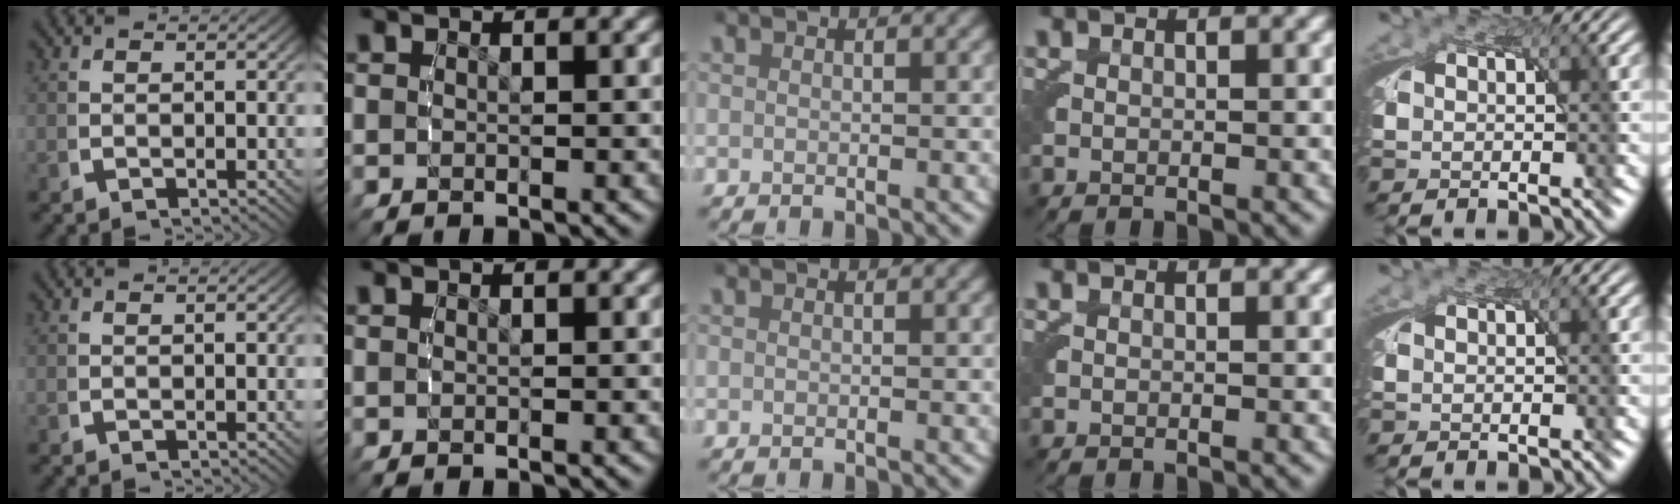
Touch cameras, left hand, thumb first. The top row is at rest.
{}